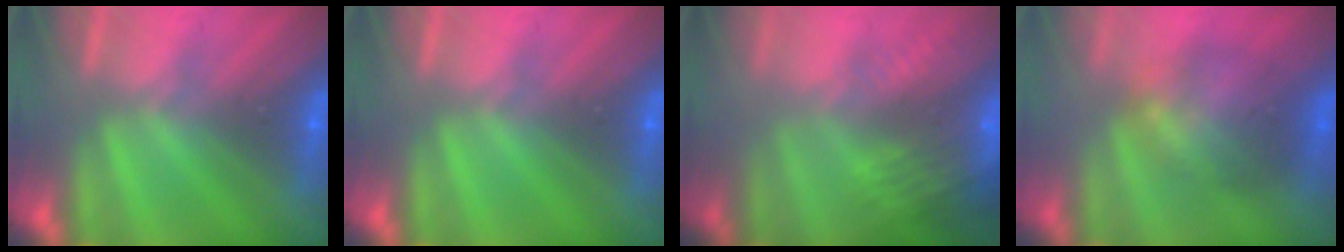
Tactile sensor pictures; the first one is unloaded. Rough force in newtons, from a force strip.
{"total": 0.0}
{"total": 8.6}
{"total": 7.3}